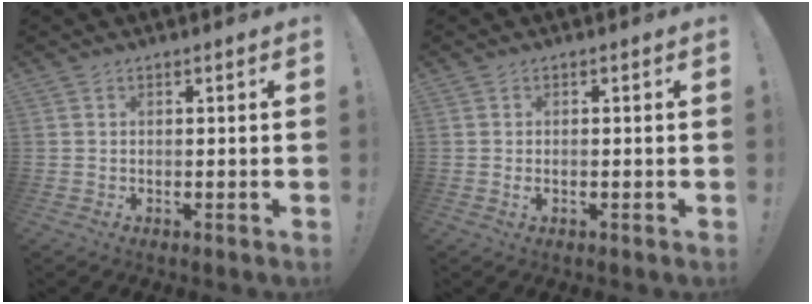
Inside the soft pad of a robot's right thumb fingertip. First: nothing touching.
{"total": 0.7, "force": [-0.1, 0.2, 0.7], "torque": [-0.005, -0.003, -0.003]}